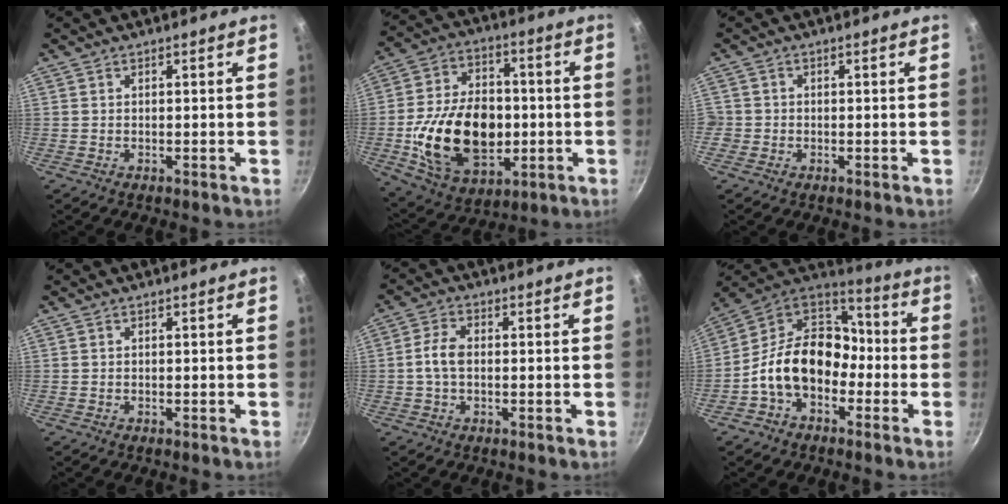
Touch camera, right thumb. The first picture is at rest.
{"total": 22.5, "force": [-2.9, 15.4, 16.2], "torque": [-0.256, 0.020, -0.038]}
{"total": 1.6, "force": [-0.6, 1.5, 0.3], "torque": [-0.001, 0.005, -0.011]}
{"total": 0.0}
{"total": 4.8, "force": [-0.1, 2.8, 3.9], "torque": [-0.082, 0.015, -0.009]}
{"total": 17.0, "force": [-4.3, 12.3, 11.0], "torque": [-0.142, 0.064, -0.096]}